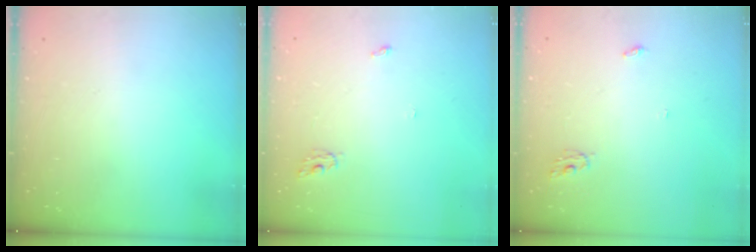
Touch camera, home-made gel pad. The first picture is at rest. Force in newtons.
{"total": 3.3, "press": 3.3, "slide": 0.2}
{"total": 4.0, "press": 4.0, "slide": 0.3}